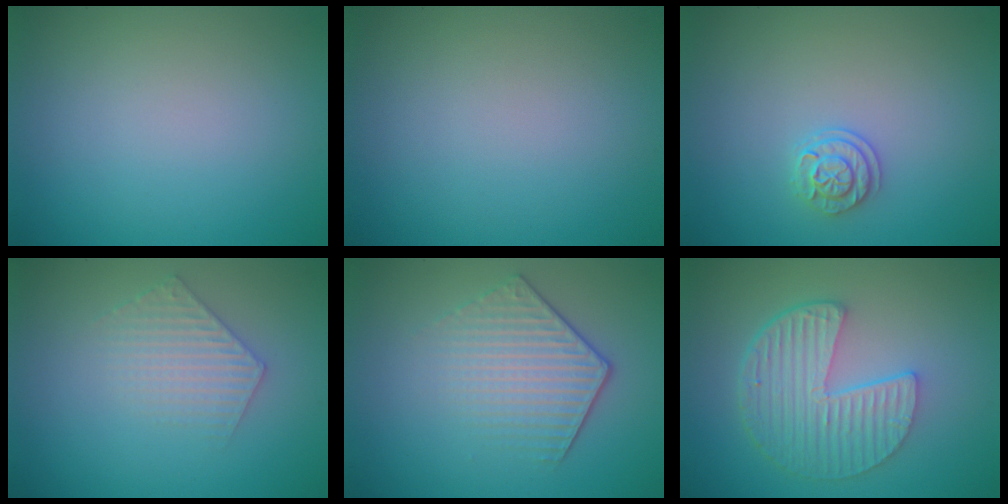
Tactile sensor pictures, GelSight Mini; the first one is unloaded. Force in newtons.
{"total": 0.0}
{"total": 1.9, "press": 1.7, "slide": 0.8}
{"total": 2.4, "press": 2.4, "slide": 0.3}
{"total": 4.0, "press": 3.2, "slide": 2.3}
{"total": 5.9, "press": 4.3, "slide": 4.1}